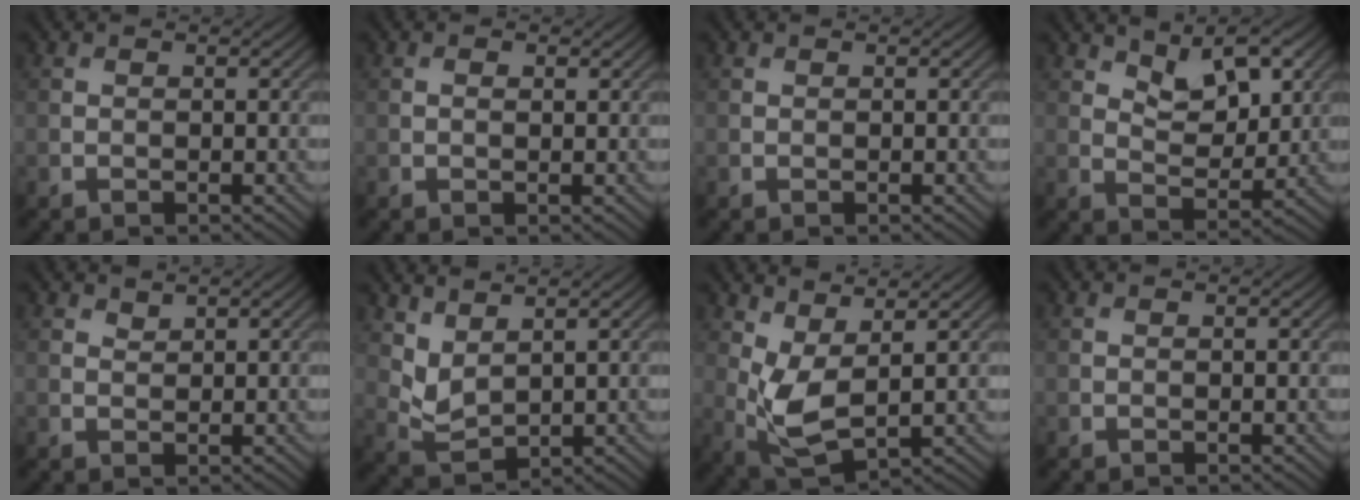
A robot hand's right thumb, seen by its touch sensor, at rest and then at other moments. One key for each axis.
{"total": 0.9, "fx": 0.2, "fy": 0.5, "fz": 0.7, "tx": -0.011, "ty": -0.001, "tz": 0.004}
{"total": 0.0}
{"total": 6.9, "fx": 4.1, "fy": 3.3, "fz": 4.6, "tx": -0.078, "ty": -0.010, "tz": 0.073}
{"total": 1.0, "fx": 0.9, "fy": 0.4, "fz": 0.3, "tx": -0.009, "ty": -0.002, "tz": 0.021}
{"total": 3.8, "fx": 2.5, "fy": 1.7, "fz": 2.3, "tx": -0.065, "ty": -0.007, "tz": 0.059}
{"total": 6.2, "fx": 1.8, "fy": 2.6, "fz": 5.3, "tx": -0.135, "ty": -0.001, "tz": 0.036}
{"total": 0.0}